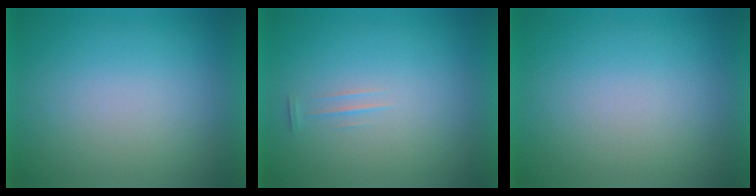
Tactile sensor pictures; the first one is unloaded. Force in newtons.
{"total": 1.4}
{"total": 0.0}